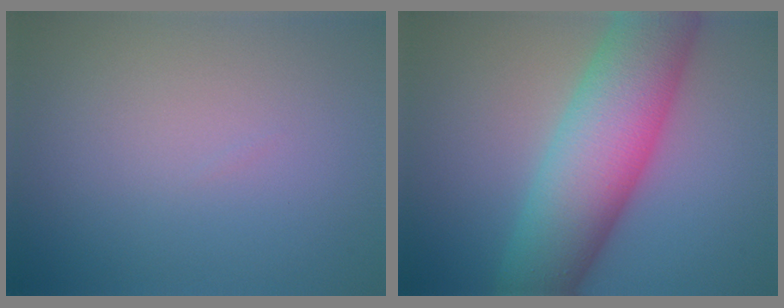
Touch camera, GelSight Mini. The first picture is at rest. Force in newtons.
{"total": 11.1, "press": 11.1, "slide": 0.5}